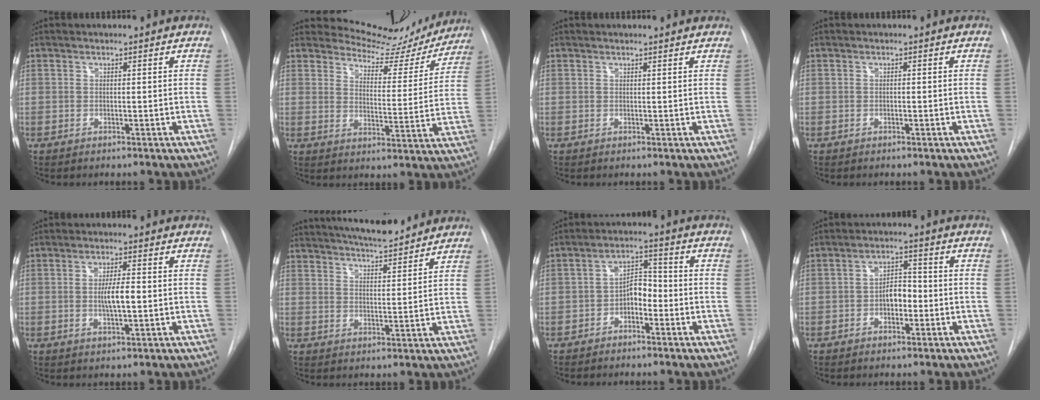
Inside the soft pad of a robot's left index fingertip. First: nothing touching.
{"total": 12.4, "force": [12.1, 2.8, 0.3], "torque": [0.005, -0.030, 0.146]}
{"total": 3.2, "force": [3.1, 0.4, 0.8], "torque": [-0.013, 0.013, 0.029]}
{"total": 0.0}
{"total": 4.4, "force": [-0.3, 0.8, 4.3], "torque": [-0.078, -0.002, -0.004]}
{"total": 11.1, "force": [10.2, 1.3, 4.2], "torque": [-0.070, 0.005, 0.149]}
{"total": 4.8, "force": [-2.1, 2.6, 3.5], "torque": [-0.060, 0.019, -0.040]}
{"total": 4.3, "force": [-1.2, 2.4, 3.4], "torque": [-0.054, 0.015, -0.022]}